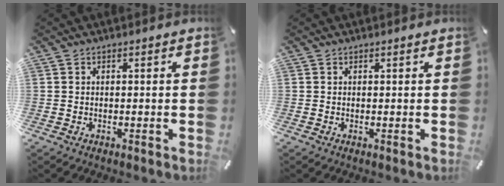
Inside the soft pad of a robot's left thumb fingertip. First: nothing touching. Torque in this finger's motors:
{"motor_torque": [0.88, 0.50, 0.60, -0.96, 0.10]}